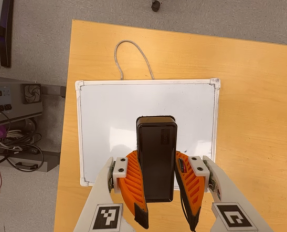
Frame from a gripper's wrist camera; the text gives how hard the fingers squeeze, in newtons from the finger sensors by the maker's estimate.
{"total": 8.1, "left": 7.0, "right": 9.3}